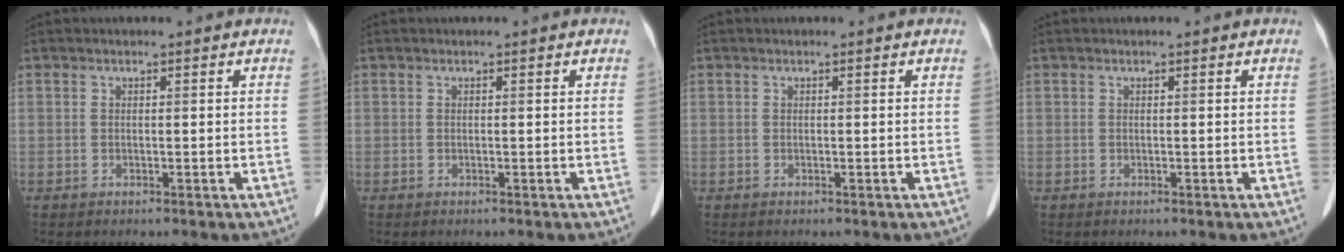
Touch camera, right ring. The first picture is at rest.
{"total": 0.0}
{"total": 0.0}
{"total": 0.0}